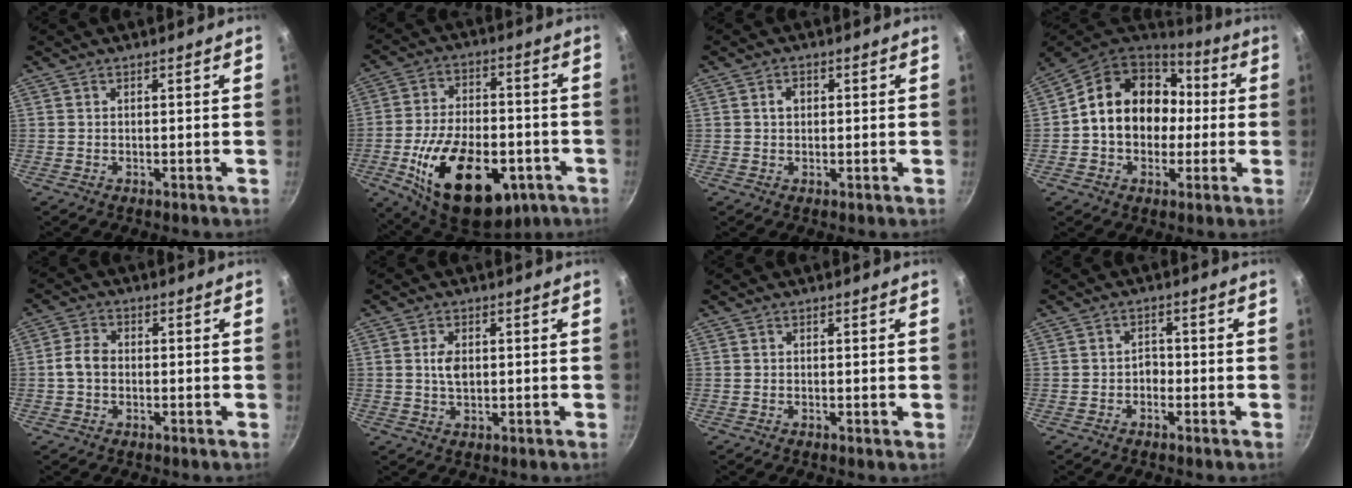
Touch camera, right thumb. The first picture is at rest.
{"total": 24.3, "force": [-8.4, 13.7, 18.1], "torque": [-0.279, 0.023, -0.120]}
{"total": 2.2, "force": [0.4, 1.7, 1.3], "torque": [-0.010, 0.006, 0.004]}
{"total": 18.2, "force": [0.7, 14.8, 10.6], "torque": [-0.143, 0.043, 0.003]}
{"total": 4.1, "force": [-0.5, 3.1, 2.6], "torque": [-0.046, 0.017, -0.017]}
{"total": 3.8, "force": [0.5, 2.4, 2.9], "torque": [-0.045, 0.001, 0.008]}
{"total": 0.0}
{"total": 2.1, "force": [-1.0, 1.6, 1.0], "torque": [0.001, 0.015, -0.019]}